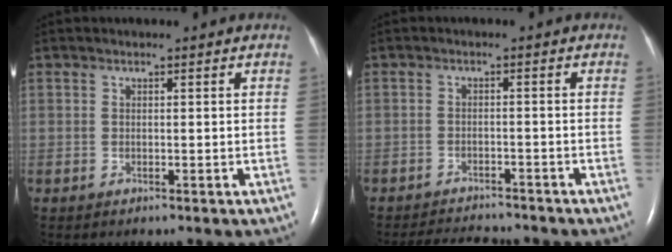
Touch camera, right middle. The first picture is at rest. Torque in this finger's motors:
{"motor_torque": [0.06, -0.03, 0.10, 0.04]}